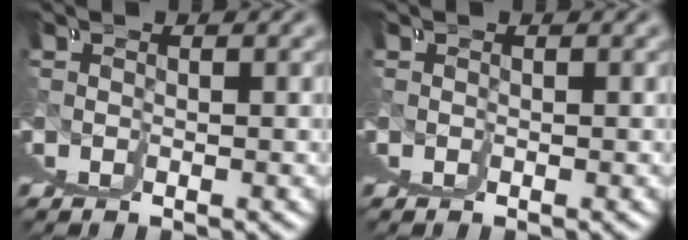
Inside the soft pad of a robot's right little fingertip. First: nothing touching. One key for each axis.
{"total": 0.0}